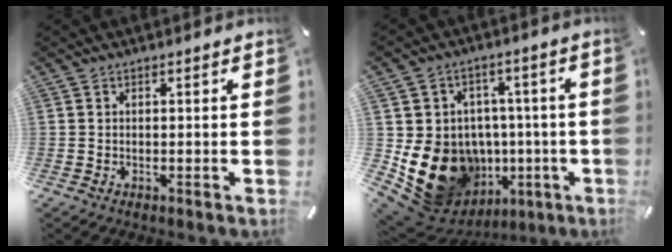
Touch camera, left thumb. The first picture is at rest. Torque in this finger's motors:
{"motor_torque": [0.73, 0.95, 1.27, 0.55, 0.31]}